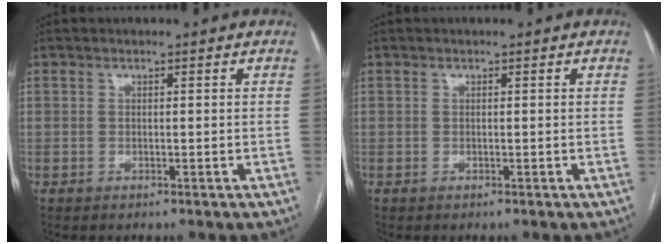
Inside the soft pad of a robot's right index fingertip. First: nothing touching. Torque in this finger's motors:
{"motor_torque": [0.01, 0.01, 0.00, 0.00]}